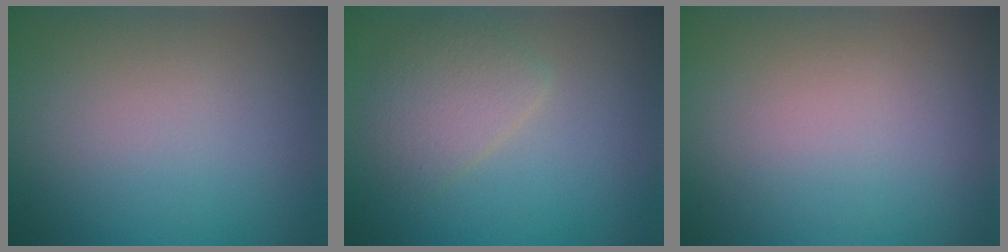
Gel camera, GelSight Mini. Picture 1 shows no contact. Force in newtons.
{"total": 2.6, "press": 2.6, "slide": 0.0}
{"total": 0.0}